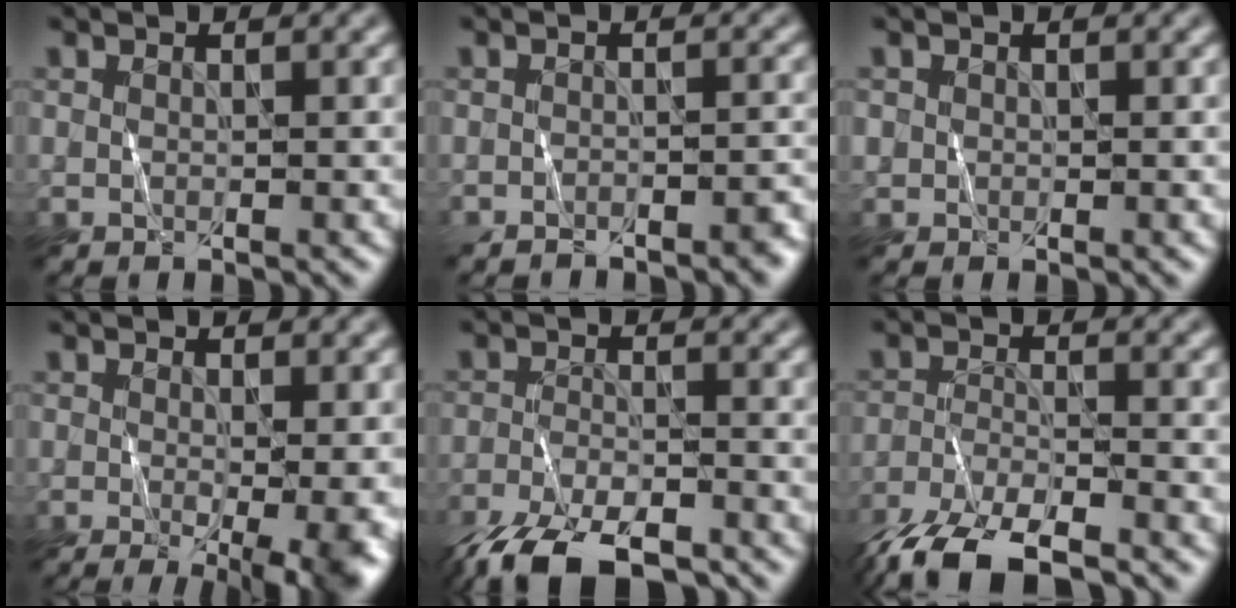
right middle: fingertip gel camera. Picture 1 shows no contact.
{"total": 2.2, "force": [-2.1, 0.2, 0.6], "torque": [0.000, 0.002, -0.034]}
{"total": 0.6, "force": [-0.1, 0.5, -0.1], "torque": [0.008, -0.001, -0.001]}
{"total": 6.2, "force": [-1.1, 1.6, 5.9], "torque": [-0.064, -0.011, -0.006]}
{"total": 8.4, "force": [-6.9, 2.5, 4.1], "torque": [-0.073, -0.014, -0.123]}
{"total": 6.2, "force": [-5.3, 1.3, 3.0], "torque": [-0.053, -0.006, -0.103]}